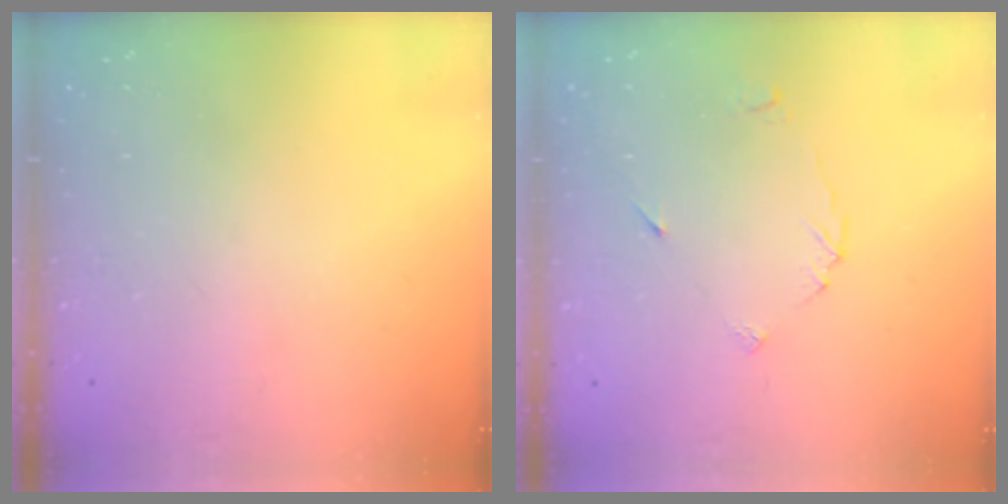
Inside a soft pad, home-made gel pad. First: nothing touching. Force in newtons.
{"total": 3.9, "press": 3.8, "slide": 0.5}